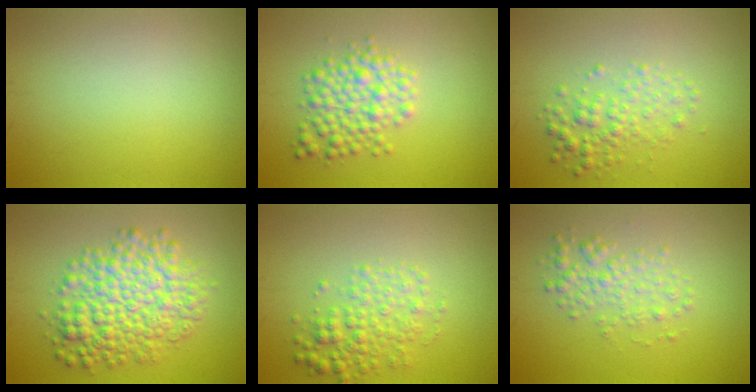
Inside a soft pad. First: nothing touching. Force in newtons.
{"total": 4.1, "press": 4.1, "slide": 0.1}
{"total": 2.6, "press": 2.6, "slide": 0.0}
{"total": 7.5, "press": 7.5, "slide": 0.1}
{"total": 3.3, "press": 3.3, "slide": 0.1}
{"total": 2.5, "press": 2.5, "slide": 0.0}